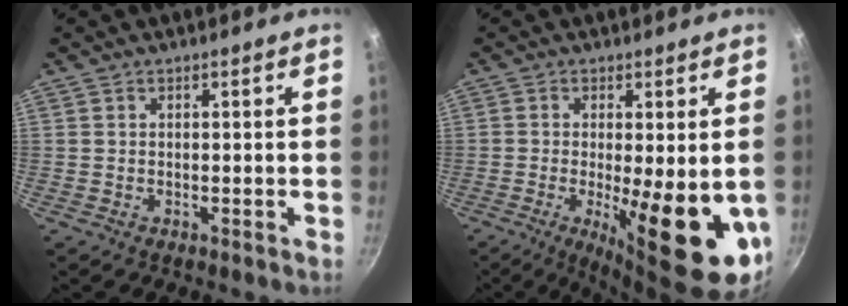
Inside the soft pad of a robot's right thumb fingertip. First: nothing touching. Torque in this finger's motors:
{"motor_torque": [-0.21, 1.21, 1.82, -0.53, 0.20]}